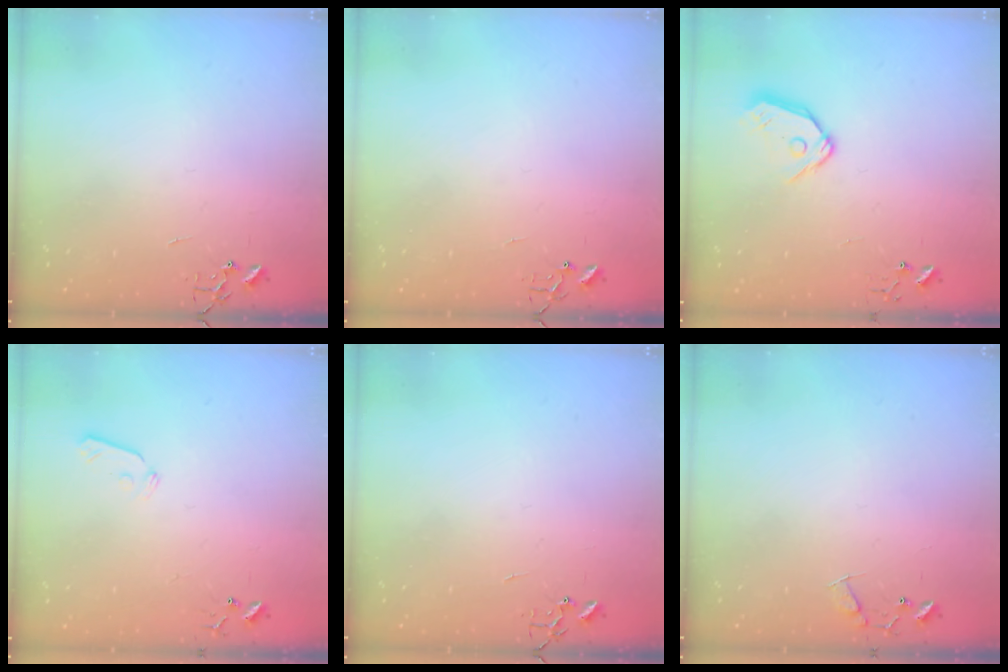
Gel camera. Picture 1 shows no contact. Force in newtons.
{"total": 4.9, "press": 4.8, "slide": 0.6}
{"total": 9.4, "press": 9.4, "slide": 0.7}
{"total": 5.4, "press": 5.4, "slide": 0.8}
{"total": 0.0}
{"total": 8.1, "press": 8.1, "slide": 0.5}